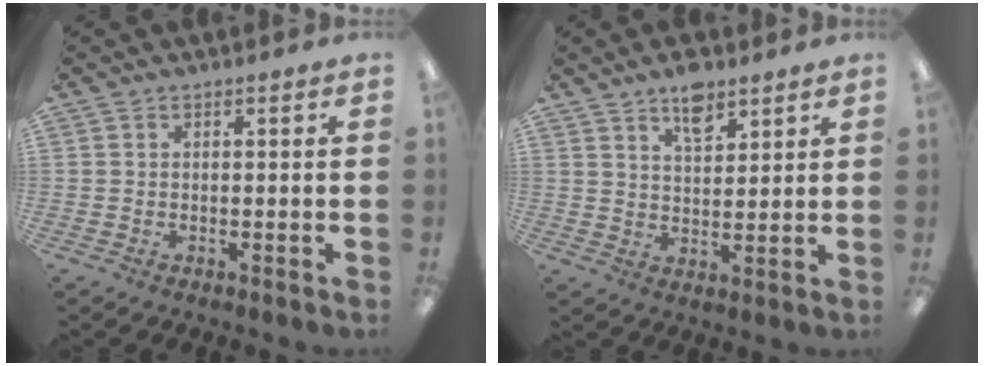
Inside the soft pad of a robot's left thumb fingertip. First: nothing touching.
{"total": 7.1, "force": [5.3, 3.1, 3.7], "torque": [-0.053, -0.026, 0.090]}